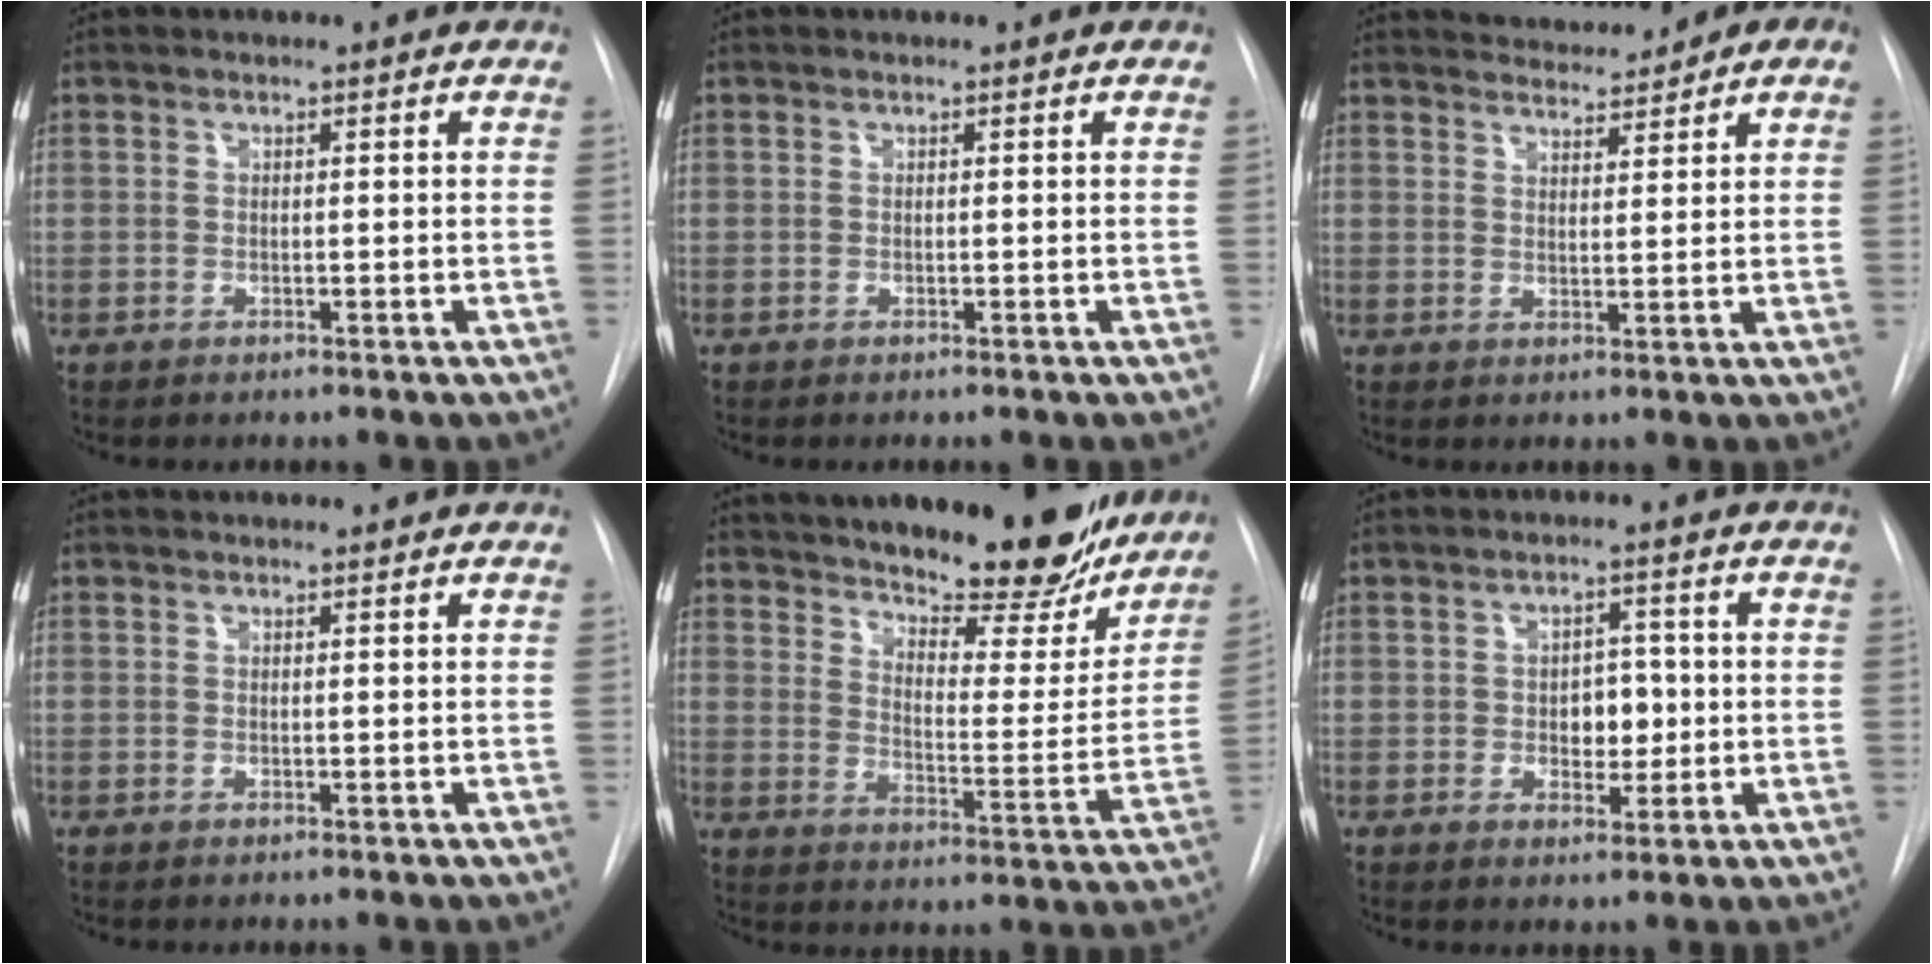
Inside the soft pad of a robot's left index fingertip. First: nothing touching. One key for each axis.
{"total": 0.0}
{"total": 5.5, "fx": 5.1, "fy": 1.4, "fz": 1.5, "tx": -0.021, "ty": 0.005, "tz": 0.069}
{"total": 0.0}
{"total": 25.2, "fx": 21.3, "fy": 6.3, "fz": 11.8, "tx": -0.183, "ty": -0.036, "tz": 0.282}
{"total": 4.5, "fx": -0.6, "fy": 3.0, "fz": 3.3, "tx": -0.038, "ty": 0.001, "tz": -0.005}